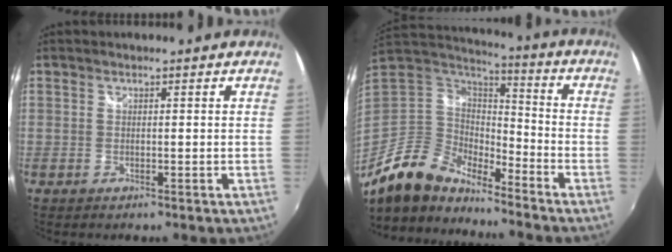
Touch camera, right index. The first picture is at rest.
{"total": 14.5, "force": [-11.7, 5.9, 6.2], "torque": [-0.136, -0.005, -0.229]}